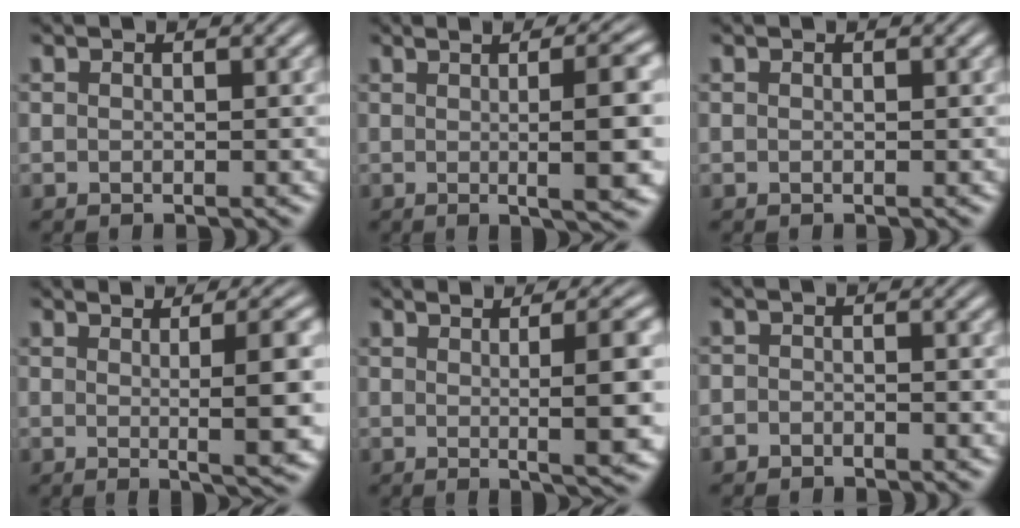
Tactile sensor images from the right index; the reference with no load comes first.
{"total": 8.6, "force": [1.1, 2.0, 8.2], "torque": [-0.088, 0.023, 0.007]}
{"total": 0.0}
{"total": 6.7, "force": [0.8, 1.0, 6.6], "torque": [-0.075, 0.007, 0.011]}
{"total": 7.6, "force": [1.2, 1.4, 7.4], "torque": [-0.081, 0.014, 0.013]}
{"total": 1.4, "force": [-1.3, 0.5, -0.2], "torque": [0.003, -0.009, -0.022]}